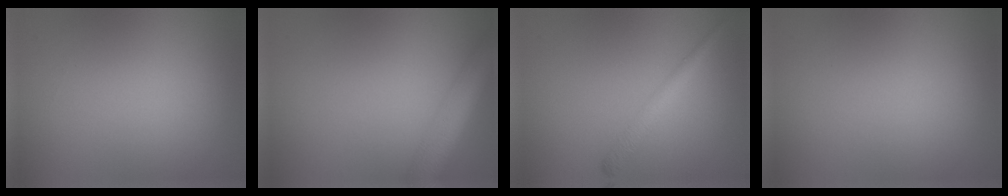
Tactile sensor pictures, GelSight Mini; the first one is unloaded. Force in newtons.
{"total": 5.8, "press": 5.8, "slide": 0.3}
{"total": 2.0, "press": 2.0, "slide": 0.1}
{"total": 0.0}